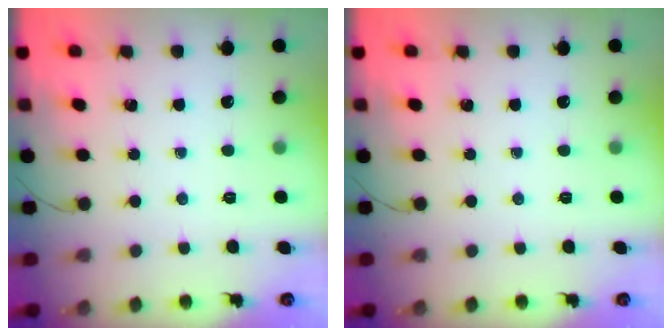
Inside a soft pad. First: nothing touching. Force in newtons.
{"total": 0.0}